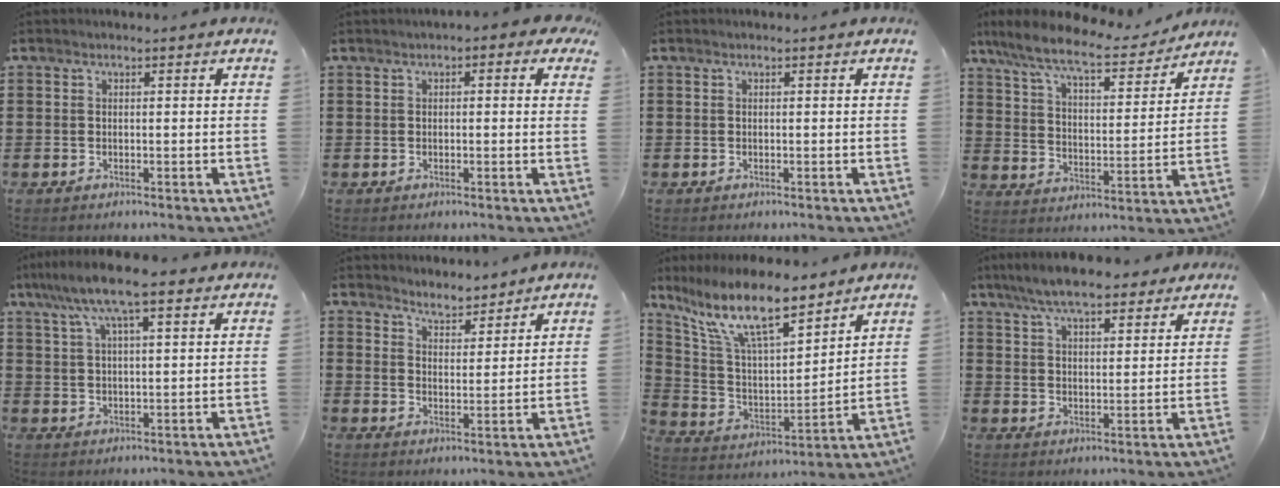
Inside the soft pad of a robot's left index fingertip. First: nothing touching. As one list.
[{"total": 1.2, "force": [0.0, 0.6, 1.0], "torque": [-0.022, 0.003, -0.002]}, {"total": 0.0}, {"total": 9.3, "force": [8.2, 0.9, 4.4], "torque": [-0.119, -0.043, 0.139]}, {"total": 9.9, "force": [6.6, 2.1, 7.1], "torque": [-0.152, -0.004, 0.116]}, {"total": 3.9, "force": [3.9, 0.5, -0.3], "torque": [-0.009, -0.017, 0.072]}, {"total": 13.2, "force": [9.8, 3.3, 8.3], "torque": [-0.192, -0.042, 0.173]}, {"total": 8.3, "force": [7.1, 1.9, 3.8], "torque": [-0.096, -0.009, 0.130]}]